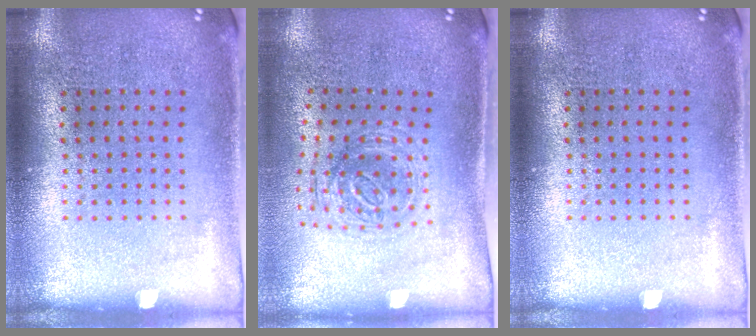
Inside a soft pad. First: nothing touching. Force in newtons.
{"total": 1.1, "press": 1.1, "slide": 0.3}
{"total": 0.0}